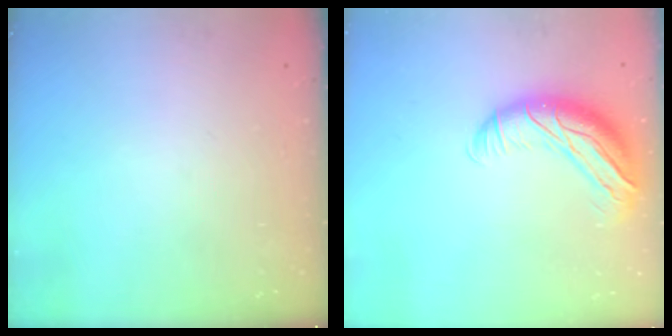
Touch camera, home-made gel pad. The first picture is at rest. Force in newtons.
{"total": 13.1, "press": 12.7, "slide": 3.3}